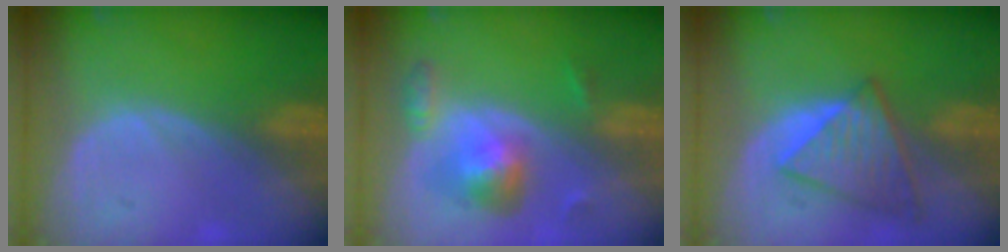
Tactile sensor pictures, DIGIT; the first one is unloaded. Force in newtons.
{"total": 6.4, "press": 5.9, "slide": 2.5}
{"total": 7.2, "press": 7.0, "slide": 1.7}